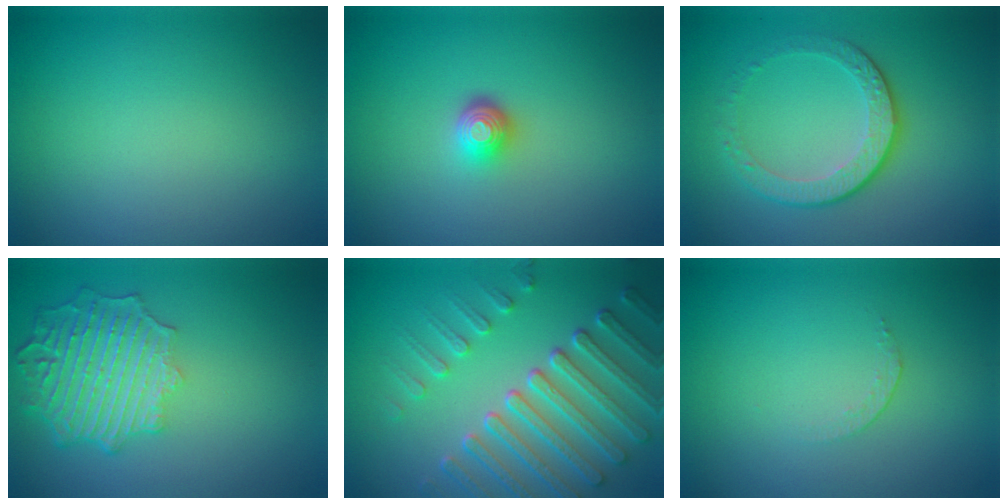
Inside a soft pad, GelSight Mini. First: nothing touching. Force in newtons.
{"total": 2.0, "press": 1.5, "slide": 1.4}
{"total": 4.3, "press": 3.0, "slide": 3.1}
{"total": 6.5, "press": 5.0, "slide": 4.1}
{"total": 7.5, "press": 5.7, "slide": 4.8}
{"total": 0.7, "press": 0.4, "slide": 0.6}